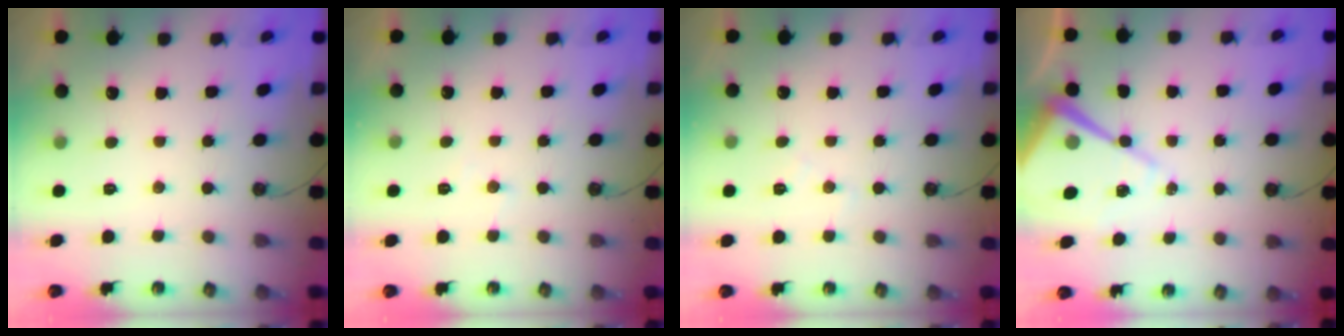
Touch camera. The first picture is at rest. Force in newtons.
{"total": 4.7, "press": 4.6, "slide": 0.6}
{"total": 5.5, "press": 5.5, "slide": 0.8}
{"total": 13.0, "press": 12.9, "slide": 1.3}